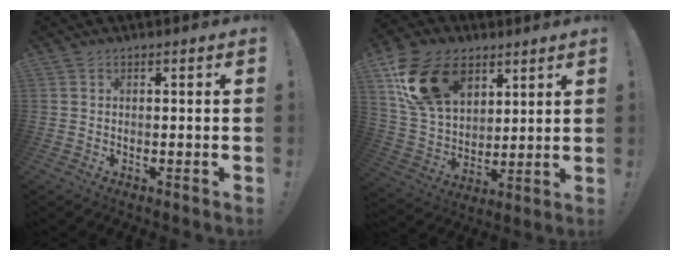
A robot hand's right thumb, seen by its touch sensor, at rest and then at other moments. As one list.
[{"total": 20.8, "force": [9.6, 14.2, 11.9], "torque": [-0.220, -0.036, 0.185]}]